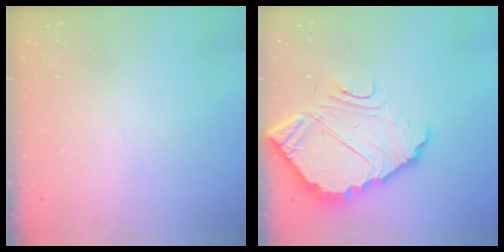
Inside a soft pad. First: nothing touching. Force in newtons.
{"total": 10.3, "press": 10.2, "slide": 0.7}